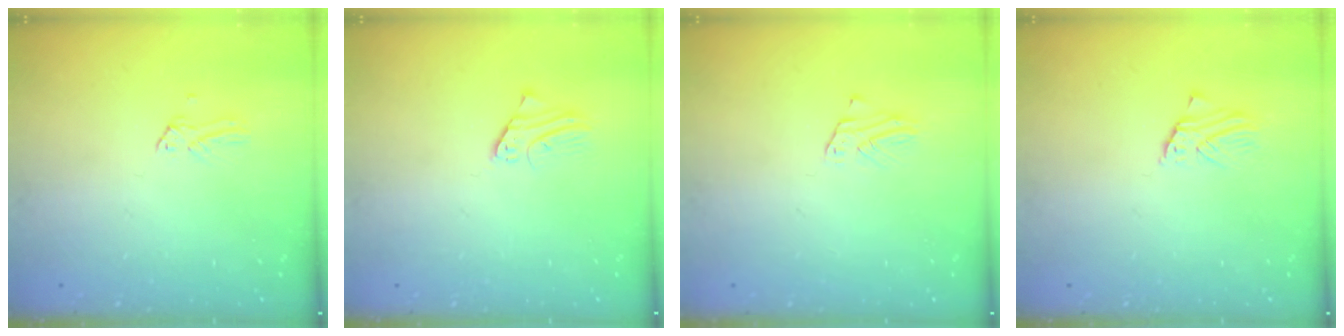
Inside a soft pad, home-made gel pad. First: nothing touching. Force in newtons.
{"total": 1.8, "press": 1.7, "slide": 0.1}
{"total": 1.9, "press": 1.9, "slide": 0.1}
{"total": 1.4, "press": 1.4, "slide": 0.0}